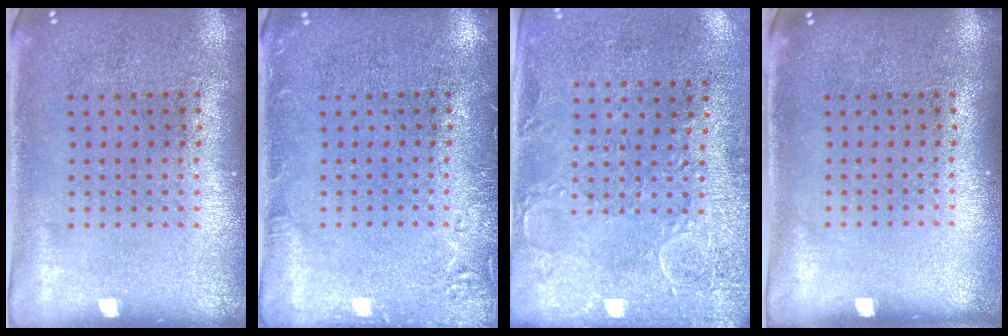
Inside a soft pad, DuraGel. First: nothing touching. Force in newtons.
{"total": 1.9, "press": 1.8, "slide": 0.3}
{"total": 2.9, "press": 2.3, "slide": 1.8}
{"total": 0.0}